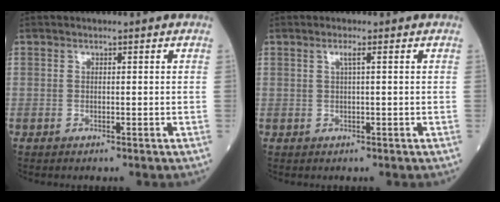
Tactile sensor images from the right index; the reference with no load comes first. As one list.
[{"total": 1.3, "force": [0.5, -0.2, 1.2], "torque": [-0.023, 0.002, 0.008]}]